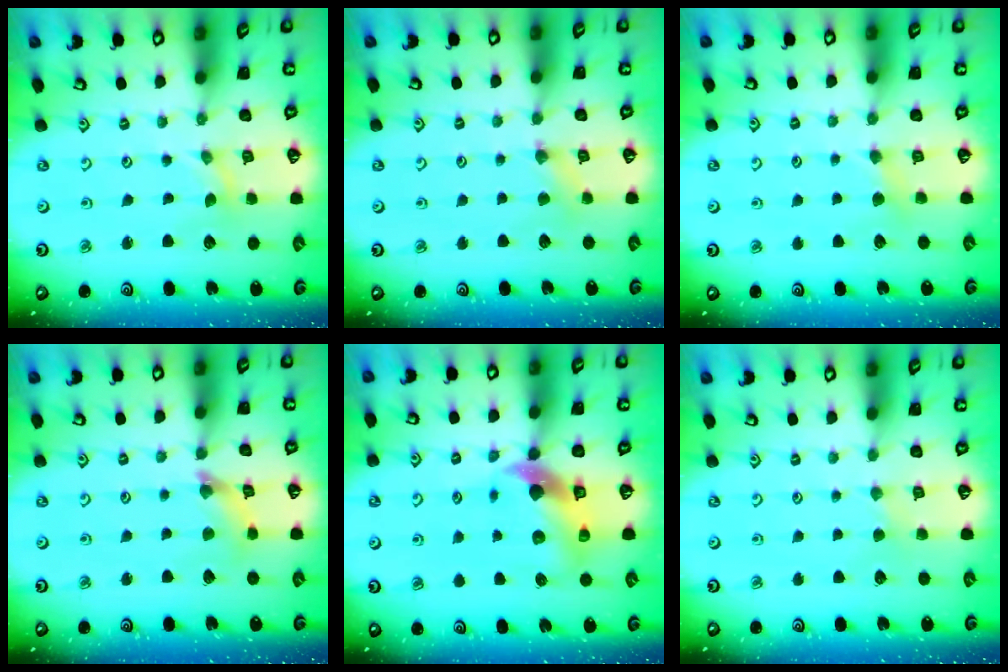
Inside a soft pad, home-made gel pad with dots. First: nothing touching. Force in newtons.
{"total": 2.8, "press": 2.8, "slide": 0.4}
{"total": 3.0, "press": 3.0, "slide": 0.4}
{"total": 5.0, "press": 5.0, "slide": 0.4}
{"total": 10.1, "press": 10.0, "slide": 1.5}
{"total": 1.7, "press": 1.6, "slide": 0.4}